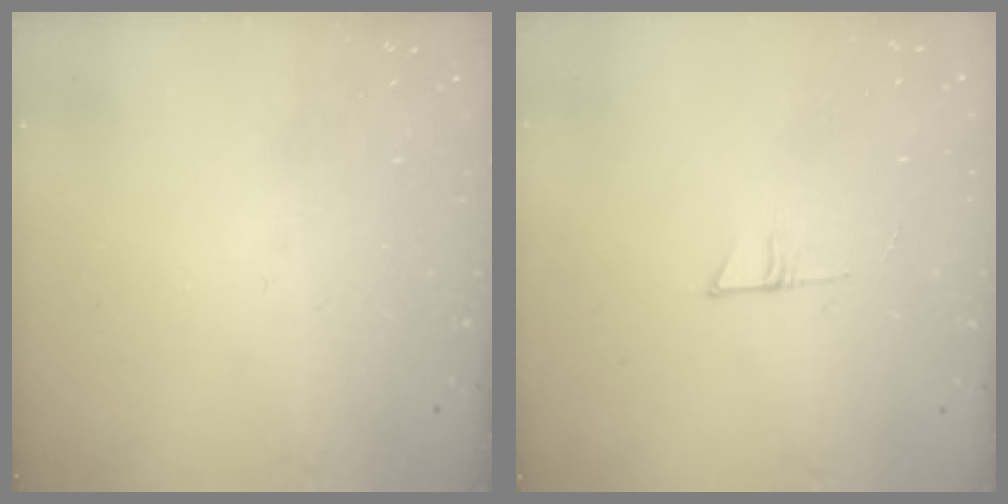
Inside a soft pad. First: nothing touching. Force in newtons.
{"total": 4.0, "press": 4.0, "slide": 0.4}